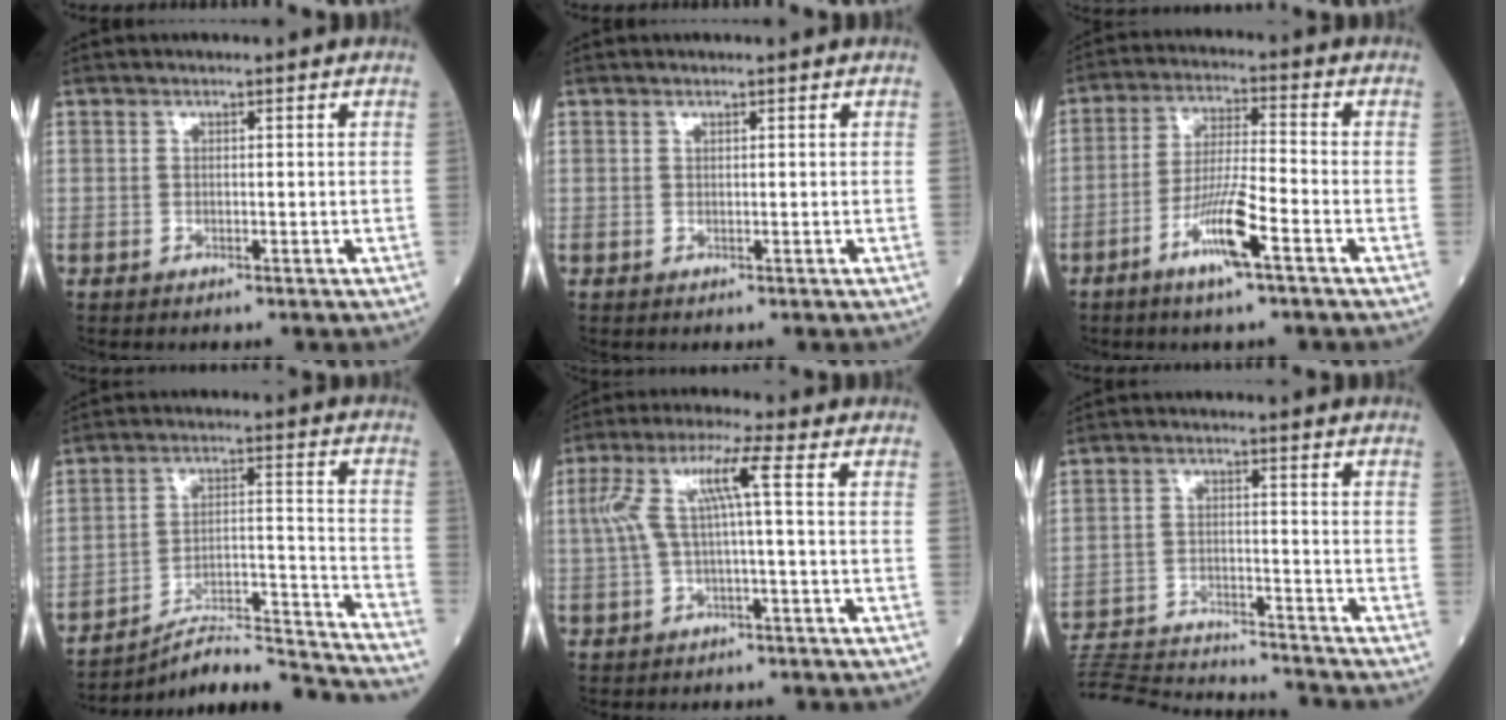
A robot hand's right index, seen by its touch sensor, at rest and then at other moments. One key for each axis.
{"total": 0.0}
{"total": 8.5, "fx": -4.5, "fy": 0.2, "fz": 7.2, "tx": -0.140, "ty": -0.007, "tz": -0.087}
{"total": 19.2, "fx": -18.4, "fy": -1.3, "fz": 5.5, "tx": -0.064, "ty": 0.020, "tz": -0.274}
{"total": 7.5, "fx": 0.6, "fy": 0.1, "fz": 7.5, "tx": -0.155, "ty": 0.038, "tz": 0.014}
{"total": 19.3, "fx": -18.6, "fy": 0.7, "fz": 5.2, "tx": -0.112, "ty": -0.016, "tz": -0.279}